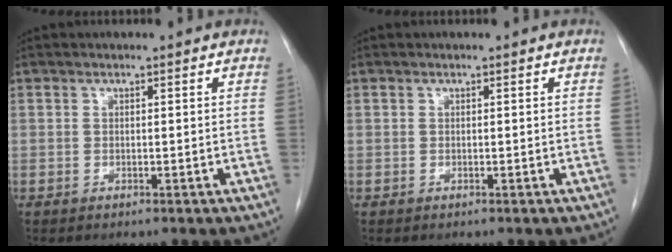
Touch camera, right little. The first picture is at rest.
{"total": 0.0}